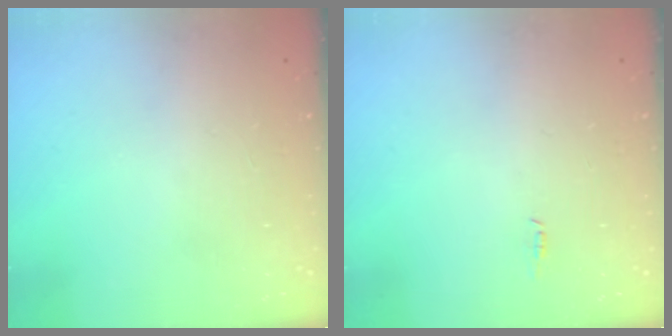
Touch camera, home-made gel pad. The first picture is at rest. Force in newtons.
{"total": 4.8, "press": 2.5, "slide": 4.1}